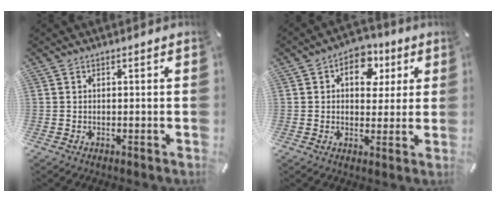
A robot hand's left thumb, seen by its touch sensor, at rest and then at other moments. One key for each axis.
{"total": 8.5, "fx": 2.7, "fy": 6.5, "fz": 4.8, "tx": -0.061, "ty": -0.005, "tz": 0.043}